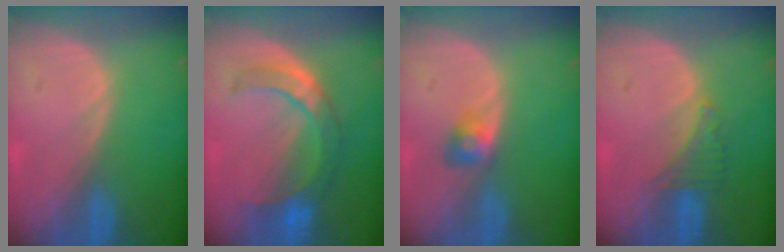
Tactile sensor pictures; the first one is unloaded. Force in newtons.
{"total": 7.4, "press": 7.2, "slide": 1.9}
{"total": 2.9, "press": 2.5, "slide": 1.4}
{"total": 2.9, "press": 2.9, "slide": 0.6}